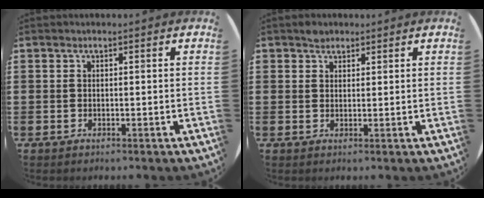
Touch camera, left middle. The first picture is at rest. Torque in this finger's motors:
{"motor_torque": [0.24, -0.12, 0.01, 0.01]}